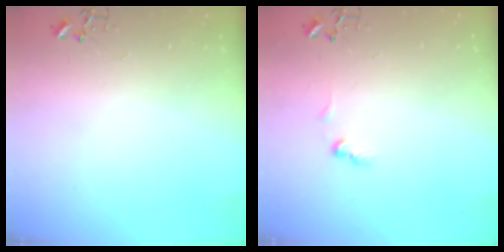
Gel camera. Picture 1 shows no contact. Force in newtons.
{"total": 6.0, "press": 6.0, "slide": 0.8}